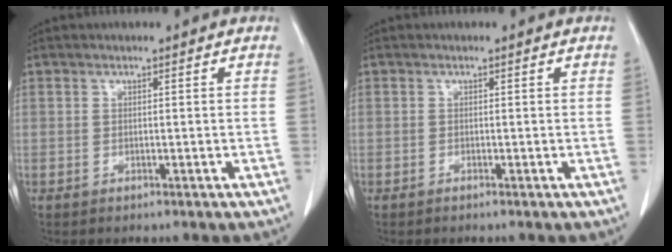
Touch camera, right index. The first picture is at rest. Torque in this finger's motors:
{"motor_torque": [-0.09, -0.01, -0.07, -0.01]}